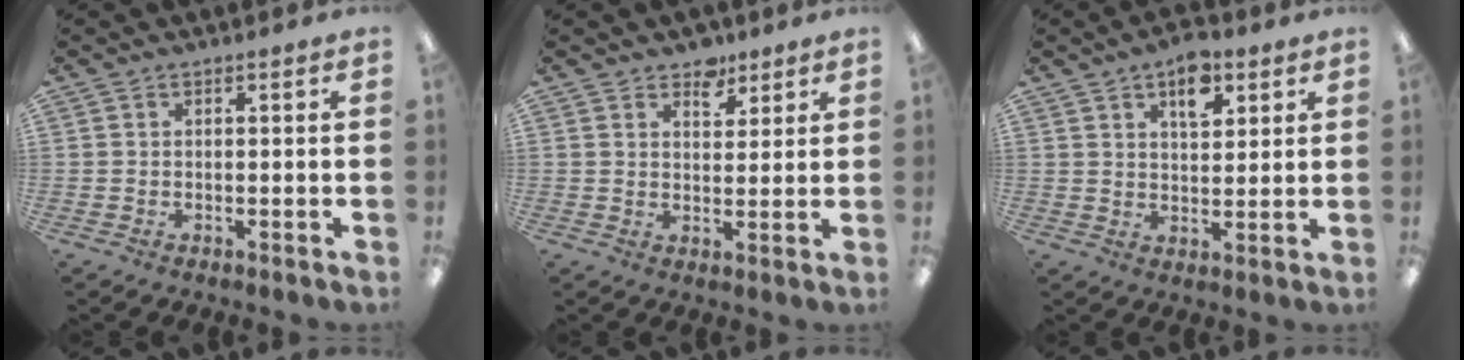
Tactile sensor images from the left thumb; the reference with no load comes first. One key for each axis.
{"total": 5.5, "fx": 4.1, "fy": 3.2, "fz": 1.7, "tx": -0.007, "ty": -0.022, "tz": 0.069}
{"total": 8.1, "fx": 4.6, "fy": 4.4, "fz": 5.0, "tx": -0.060, "ty": -0.016, "tz": 0.076}